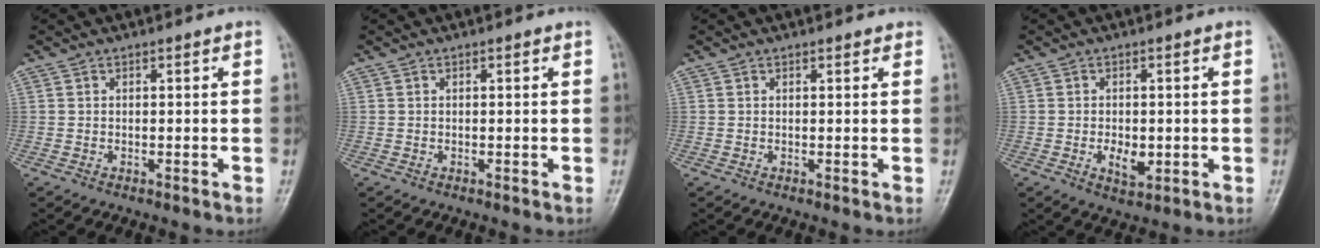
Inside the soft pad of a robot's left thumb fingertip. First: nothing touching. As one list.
[{"total": 0.0}, {"total": 0.8, "force": [0.6, 0.3, 0.3], "torque": [-0.003, -0.003, 0.005]}, {"total": 4.3, "force": [-0.8, 2.5, 3.4], "torque": [-0.048, -0.005, -0.008]}]